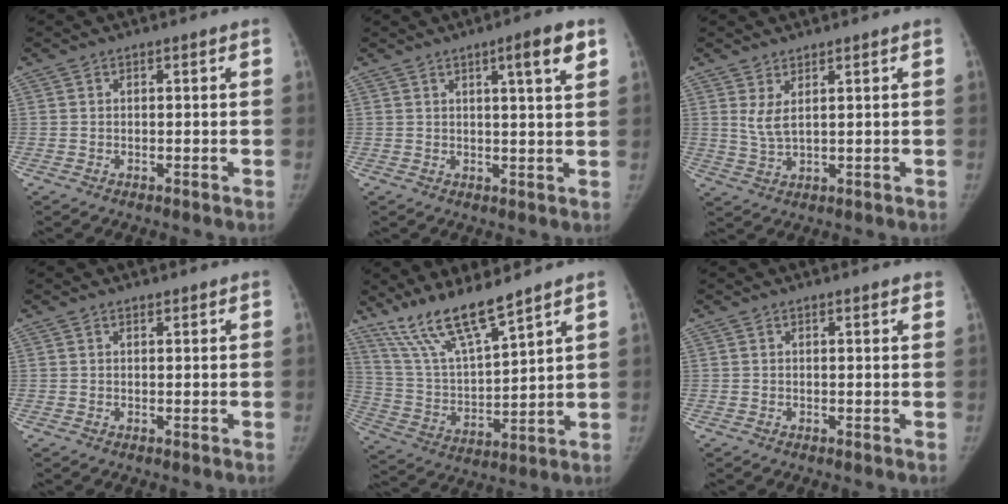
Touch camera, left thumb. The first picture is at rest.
{"total": 6.1, "force": [3.1, 0.6, 5.2], "torque": [-0.067, -0.013, 0.042]}
{"total": 3.6, "force": [1.6, 1.1, 3.0], "torque": [-0.062, -0.012, 0.040]}
{"total": 0.6, "force": [0.5, 0.3, 0.1], "torque": [-0.001, -0.002, 0.008]}
{"total": 13.5, "force": [10.8, 1.9, 7.9], "torque": [-0.139, -0.058, 0.217]}
{"total": 1.3, "force": [1.1, 0.3, 0.7], "torque": [0.001, 0.003, 0.012]}